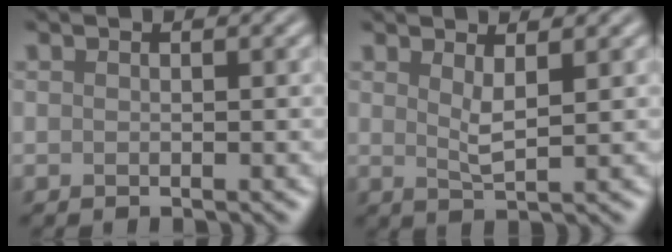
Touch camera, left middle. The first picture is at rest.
{"total": 1.7, "force": [0.7, 0.3, 1.6], "torque": [-0.028, -0.007, 0.020]}